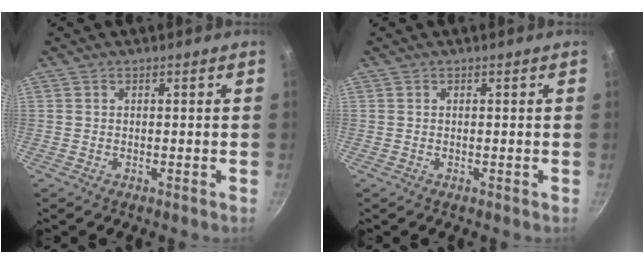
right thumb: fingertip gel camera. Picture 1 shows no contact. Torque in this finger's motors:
{"motor_torque": [0.00, -0.01, 0.17, -0.20, 0.00]}